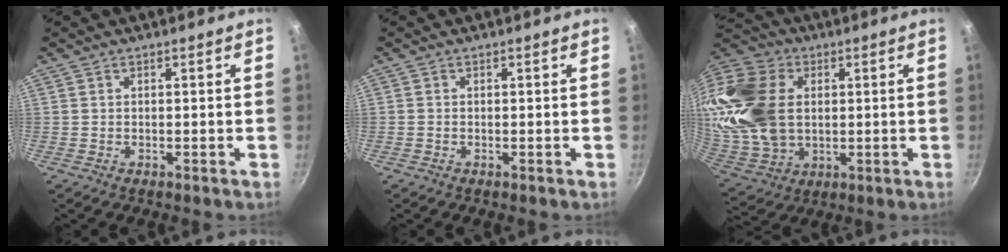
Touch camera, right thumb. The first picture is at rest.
{"total": 0.0}
{"total": 25.5, "force": [4.0, 18.2, 17.4], "torque": [-0.366, 0.002, 0.083]}